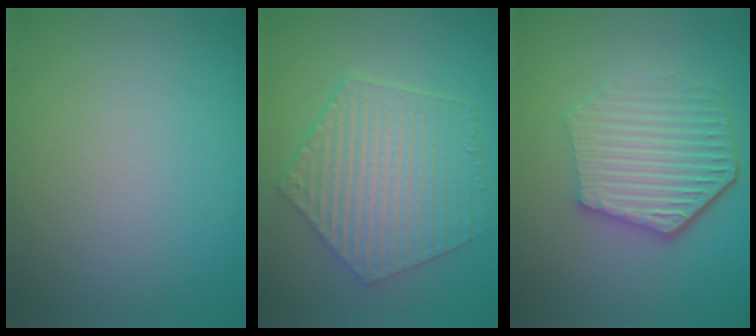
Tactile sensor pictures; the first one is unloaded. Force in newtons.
{"total": 6.3, "press": 4.9, "slide": 4.0}
{"total": 5.9, "press": 4.5, "slide": 3.8}